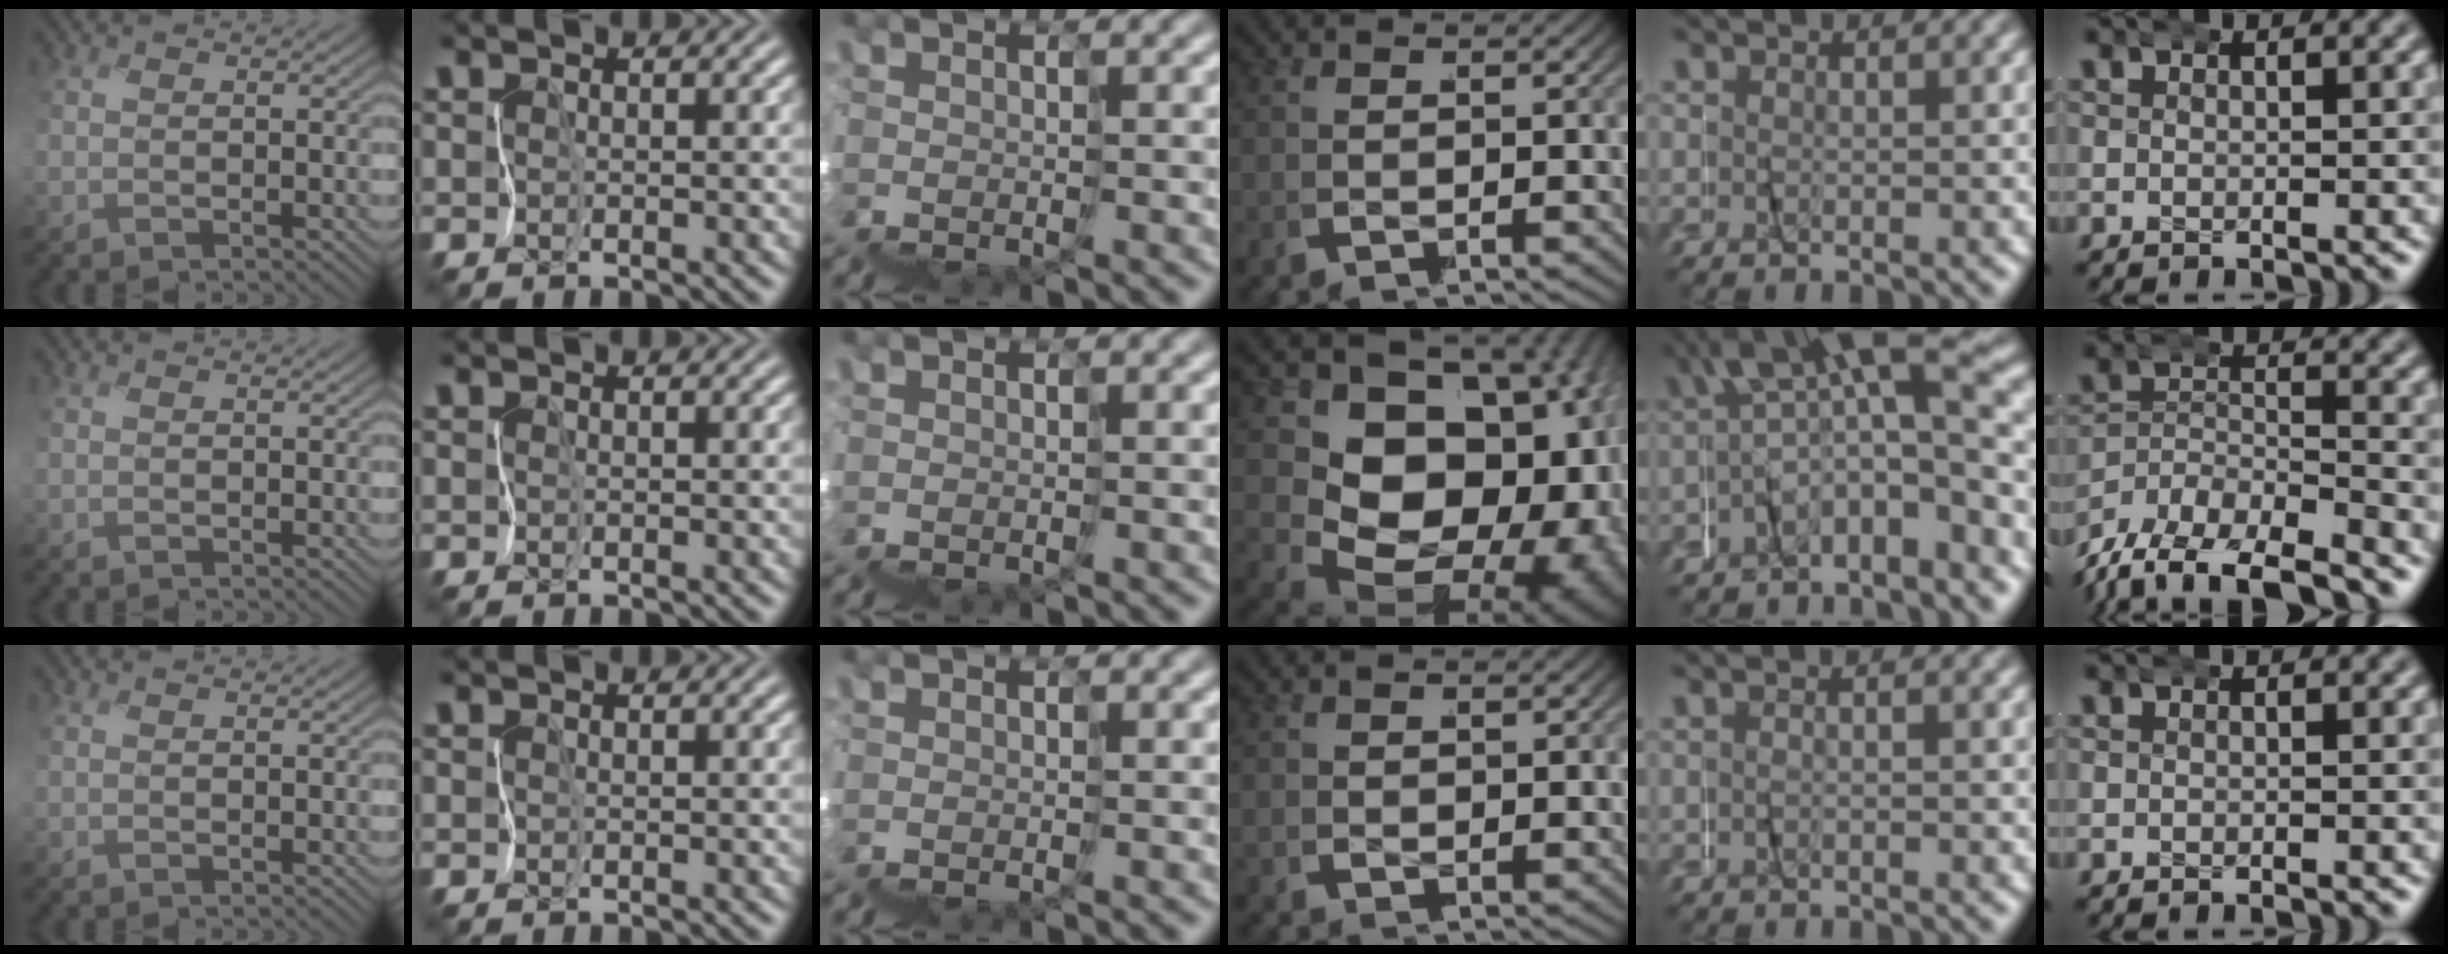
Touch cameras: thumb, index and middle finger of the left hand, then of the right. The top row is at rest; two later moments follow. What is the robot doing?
{"motion": "wrap", "object": "netting"}